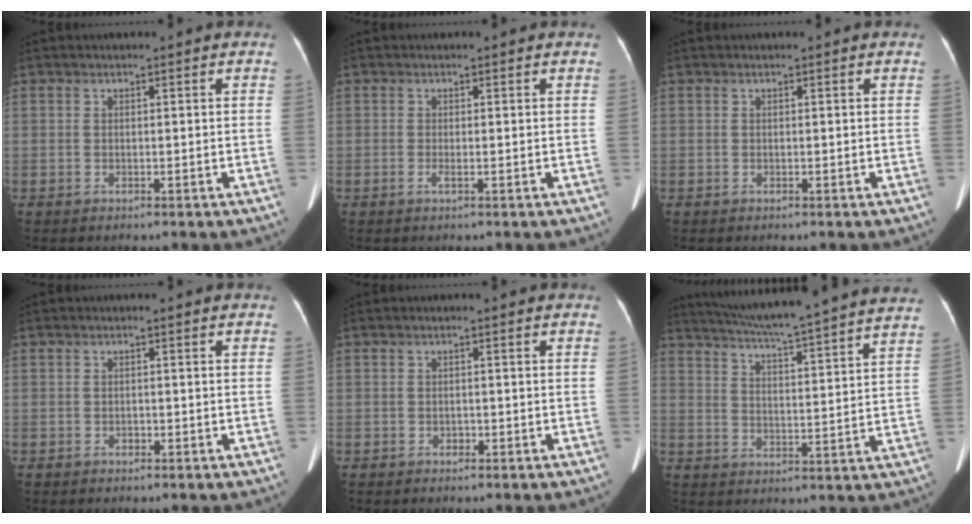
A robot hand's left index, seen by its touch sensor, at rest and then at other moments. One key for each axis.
{"total": 1.0, "fx": -0.2, "fy": 0.0, "fz": 1.0, "tx": -0.022, "ty": -0.002, "tz": -0.004}
{"total": 0.0}
{"total": 0.7, "fx": -0.5, "fy": 0.4, "fz": 0.2, "tx": -0.003, "ty": -0.001, "tz": -0.008}
{"total": 0.7, "fx": -0.5, "fy": 0.4, "fz": 0.2, "tx": -0.002, "ty": -0.001, "tz": -0.008}
{"total": 24.7, "fx": 22.3, "fy": -0.4, "fz": 10.5, "tx": -0.177, "ty": -0.028, "tz": 0.292}